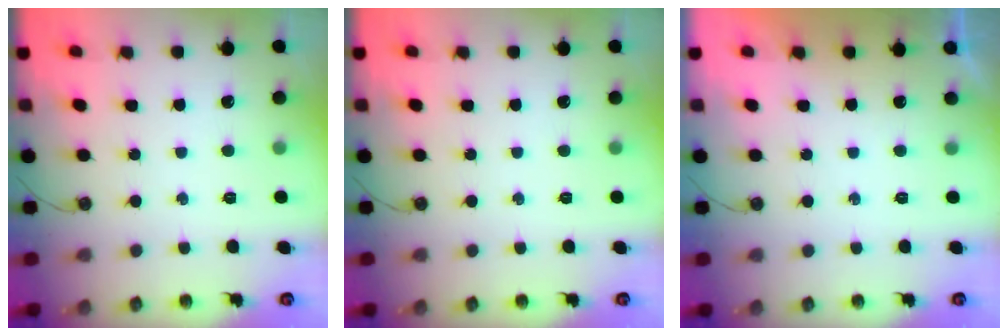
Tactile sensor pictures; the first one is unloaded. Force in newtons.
{"total": 0.0}
{"total": 0.0}